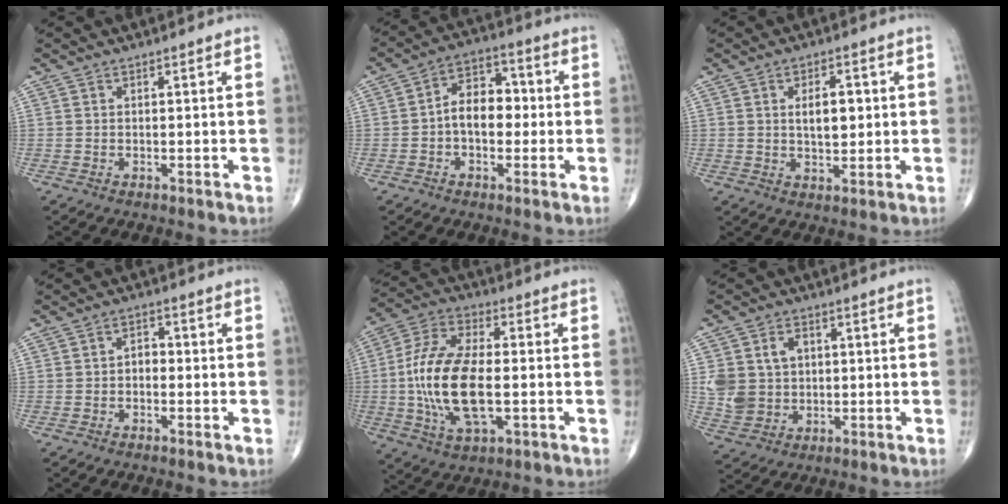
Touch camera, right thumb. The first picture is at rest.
{"total": 8.9, "force": [-0.7, 5.9, 6.6], "torque": [-0.078, 0.029, -0.025]}
{"total": 5.8, "force": [0.9, 2.9, 4.9], "torque": [-0.062, -0.005, 0.016]}
{"total": 2.4, "force": [-0.5, 1.7, 1.7], "torque": [-0.013, 0.013, -0.018]}
{"total": 17.3, "force": [-1.8, 8.1, 15.2], "torque": [-0.309, 0.012, -0.031]}
{"total": 9.0, "force": [1.6, 7.4, 5.0], "torque": [-0.070, -0.002, 0.039]}